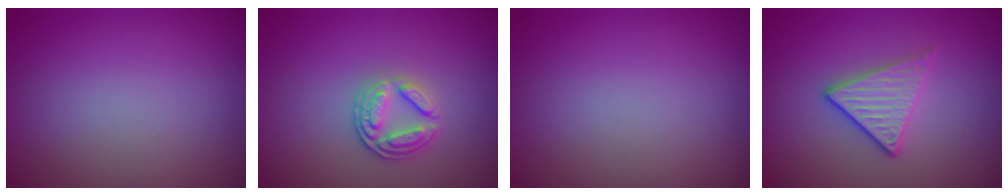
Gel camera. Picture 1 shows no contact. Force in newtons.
{"total": 2.7, "press": 2.5, "slide": 0.8}
{"total": 0.0}
{"total": 2.7, "press": 2.4, "slide": 1.2}